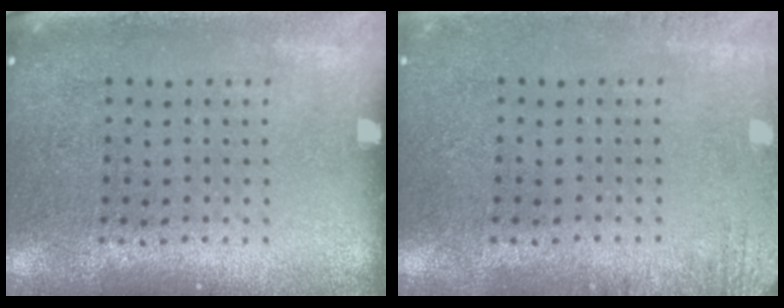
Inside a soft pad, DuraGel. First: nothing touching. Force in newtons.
{"total": 1.5, "press": 1.5, "slide": 0.2}